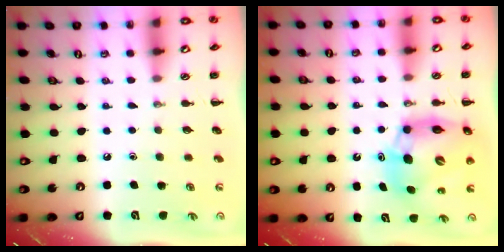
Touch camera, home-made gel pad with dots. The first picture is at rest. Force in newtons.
{"total": 12.9, "press": 12.4, "slide": 3.6}